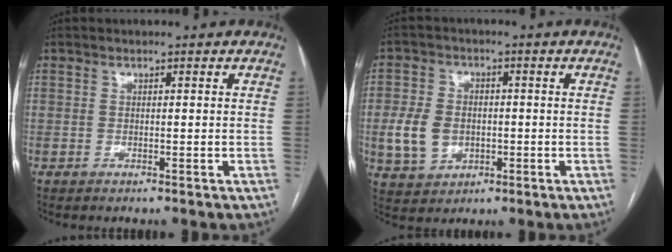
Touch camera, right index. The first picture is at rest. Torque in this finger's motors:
{"motor_torque": [0.91, -0.04, 0.33, 0.05]}